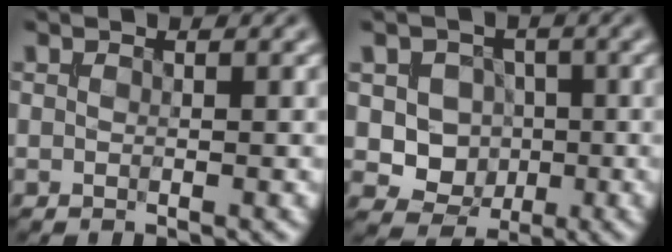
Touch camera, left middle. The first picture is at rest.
{"total": 5.0, "force": [-0.1, 4.6, 2.0], "torque": [-0.008, 0.005, -0.019]}